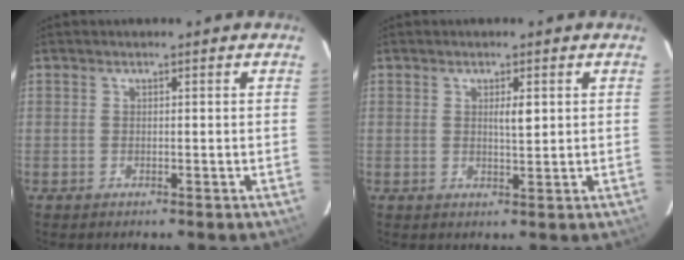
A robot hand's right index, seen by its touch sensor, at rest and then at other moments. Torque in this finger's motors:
{"motor_torque": [0.39, 0.20, 0.06, 0.03]}